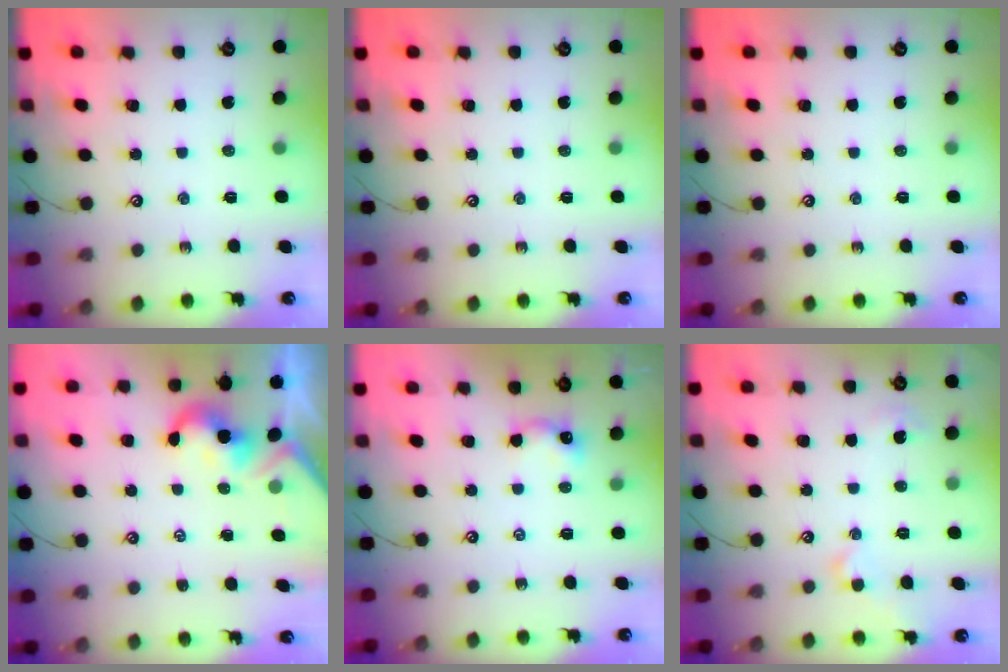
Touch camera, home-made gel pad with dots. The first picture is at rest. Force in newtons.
{"total": 0.0}
{"total": 0.0}
{"total": 2.0, "press": 1.9, "slide": 0.5}
{"total": 5.8, "press": 5.8, "slide": 0.6}
{"total": 1.9, "press": 1.9, "slide": 0.5}